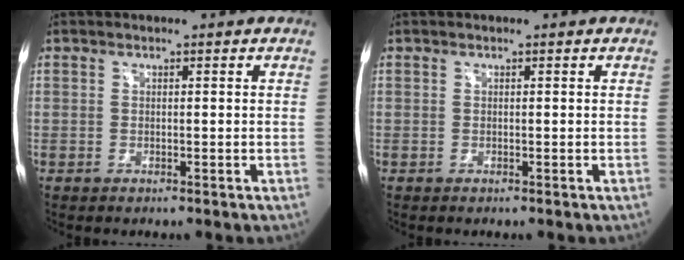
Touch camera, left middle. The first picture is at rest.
{"total": 0.0}